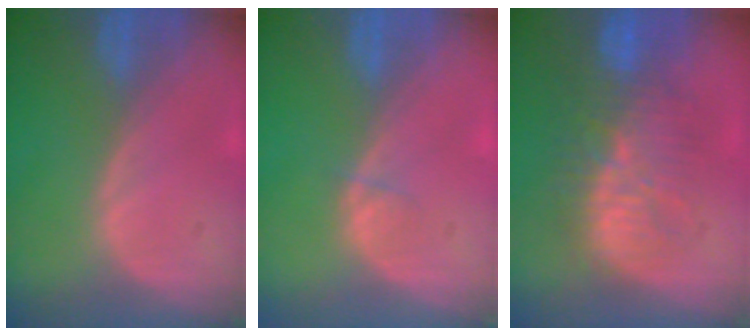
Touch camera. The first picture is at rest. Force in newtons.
{"total": 0.8, "press": 0.8, "slide": 0.1}
{"total": 9.6, "press": 9.2, "slide": 2.8}